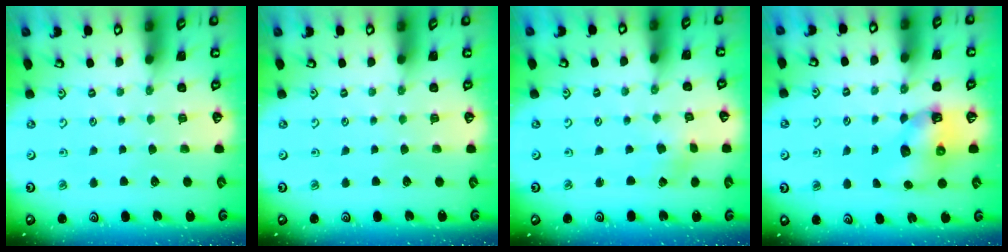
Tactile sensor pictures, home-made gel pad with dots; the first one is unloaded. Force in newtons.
{"total": 0.0}
{"total": 0.0}
{"total": 6.7, "press": 6.6, "slide": 1.1}